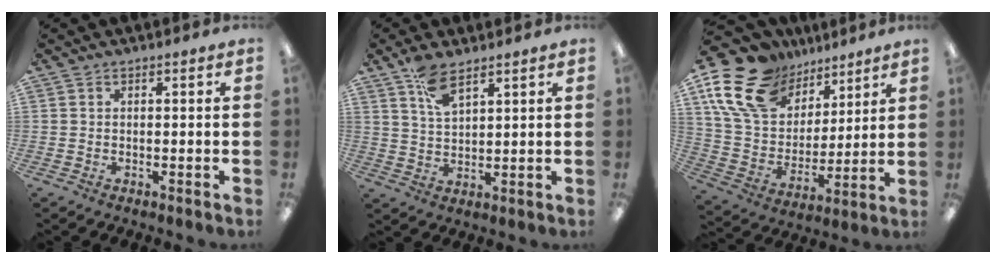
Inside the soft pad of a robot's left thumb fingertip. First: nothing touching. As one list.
[{"total": 7.0, "force": [4.8, 2.7, 4.2], "torque": [-0.079, -0.018, 0.087]}, {"total": 18.6, "force": [11.7, 11.8, 8.4], "torque": [-0.176, -0.051, 0.221]}]